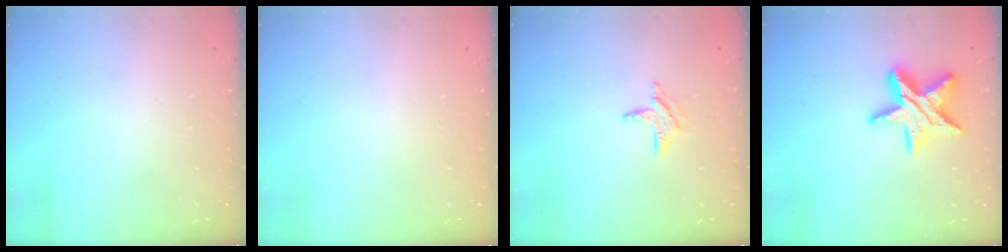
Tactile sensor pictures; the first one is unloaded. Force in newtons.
{"total": 0.0}
{"total": 6.2, "press": 6.1, "slide": 0.7}
{"total": 14.1, "press": 14.0, "slide": 1.1}